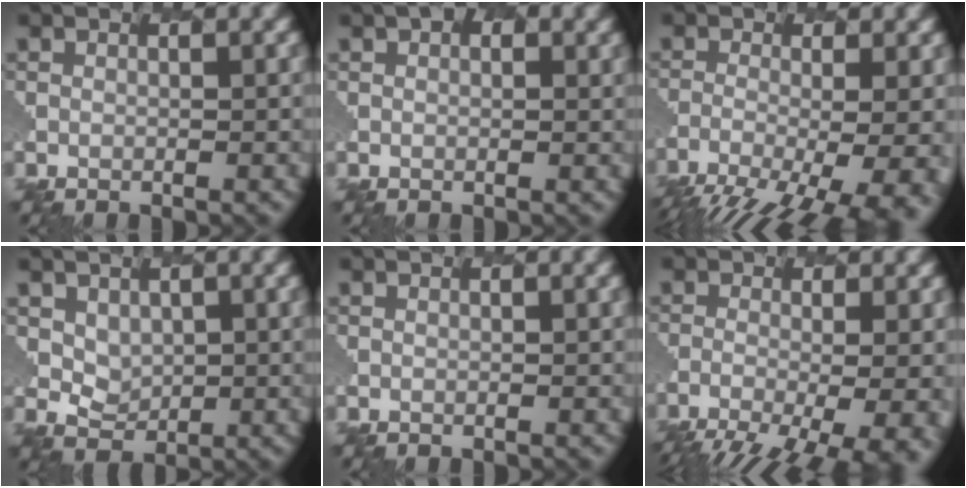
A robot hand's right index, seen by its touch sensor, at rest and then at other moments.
{"total": 2.2, "force": [1.1, 1.3, 1.5], "torque": [-0.001, 0.011, 0.000]}
{"total": 12.7, "force": [-8.1, 4.5, 8.6], "torque": [-0.126, -0.024, -0.092]}
{"total": 2.0, "force": [0.6, 1.8, 0.4], "torque": [-0.016, -0.006, 0.015]}
{"total": 1.1, "force": [0.3, 0.5, 0.9], "torque": [-0.003, 0.007, -0.001]}
{"total": 12.3, "force": [-8.0, 4.2, 8.4], "torque": [-0.110, -0.016, -0.084]}